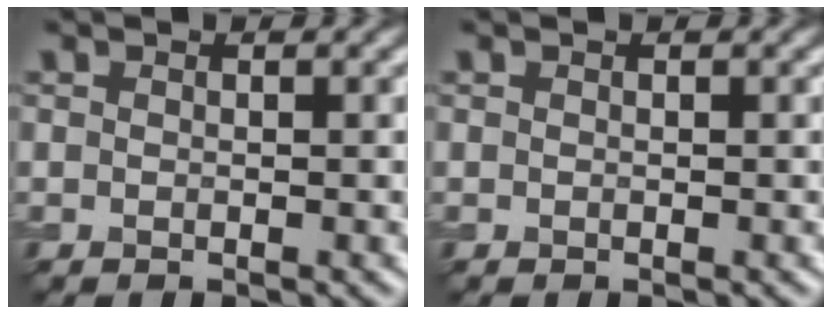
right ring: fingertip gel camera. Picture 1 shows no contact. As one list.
[{"total": 0.0}]